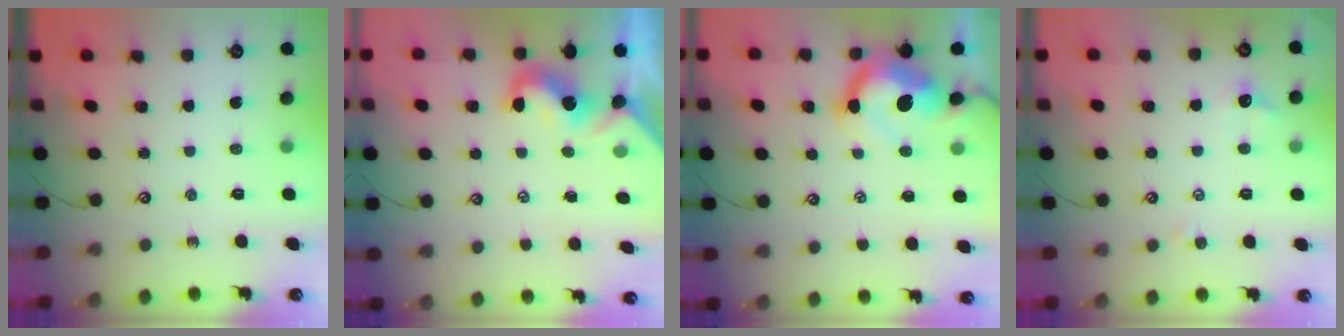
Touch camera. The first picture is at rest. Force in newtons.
{"total": 2.0, "press": 2.0, "slide": 0.4}
{"total": 9.4, "press": 9.2, "slide": 1.9}
{"total": 1.9, "press": 1.8, "slide": 0.5}